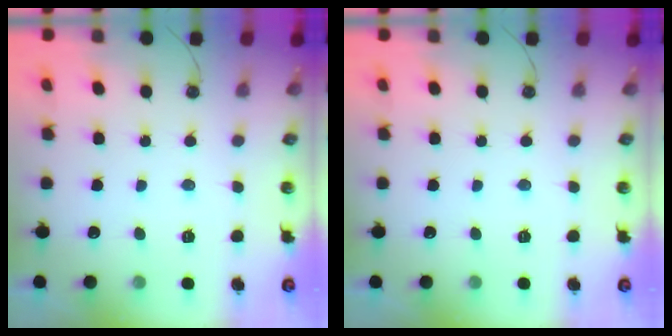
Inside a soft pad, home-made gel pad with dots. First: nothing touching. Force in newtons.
{"total": 0.0}